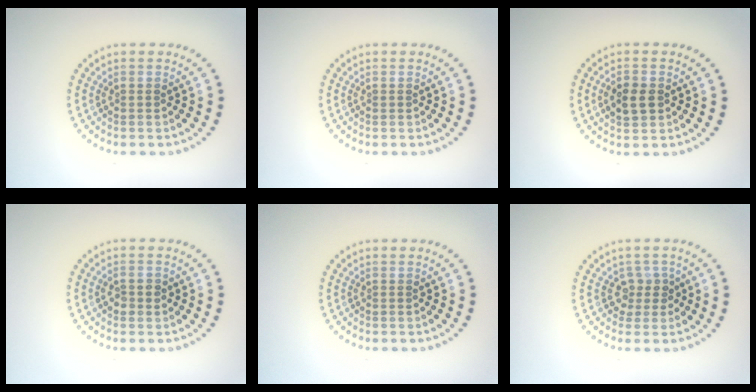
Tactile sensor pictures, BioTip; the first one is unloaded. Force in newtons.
{"total": 0.0}
{"total": 2.6, "press": 2.6, "slide": 0.1}
{"total": 1.4, "press": 1.4, "slide": 0.3}
{"total": 0.0}
{"total": 1.9, "press": 1.4, "slide": 1.3}